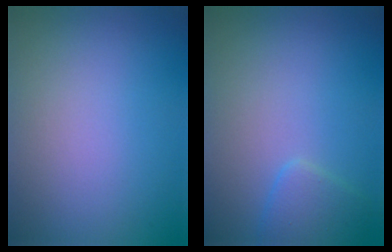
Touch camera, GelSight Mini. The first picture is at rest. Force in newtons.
{"total": 1.9, "press": 1.9, "slide": 0.1}